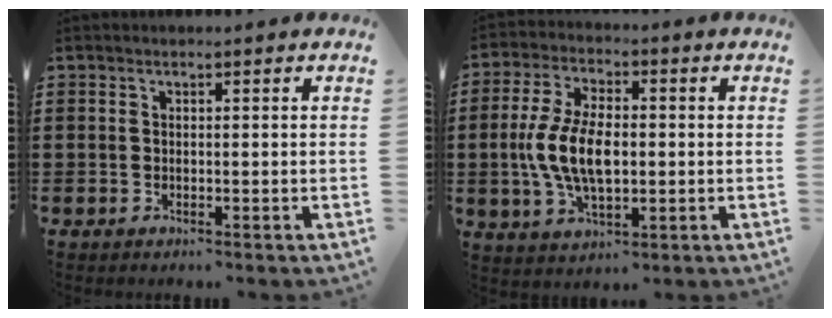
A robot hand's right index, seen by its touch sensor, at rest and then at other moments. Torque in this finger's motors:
{"motor_torque": [2.14, 0.00, 1.05, 0.21]}